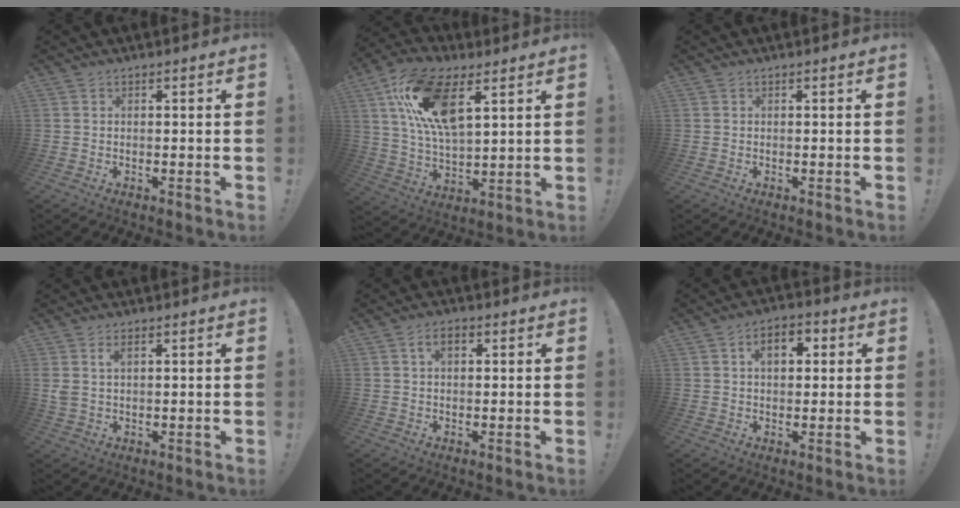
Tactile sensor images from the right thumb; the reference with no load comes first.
{"total": 18.8, "force": [8.2, 9.0, 14.3], "torque": [-0.276, -0.018, 0.144]}
{"total": 0.0}
{"total": 3.4, "force": [1.5, 1.4, 2.7], "torque": [-0.045, -0.002, 0.025]}
{"total": 3.2, "force": [0.9, 1.8, 2.5], "torque": [-0.038, 0.004, 0.012]}
{"total": 6.5, "force": [1.5, 4.2, 4.7], "torque": [-0.058, 0.003, 0.020]}